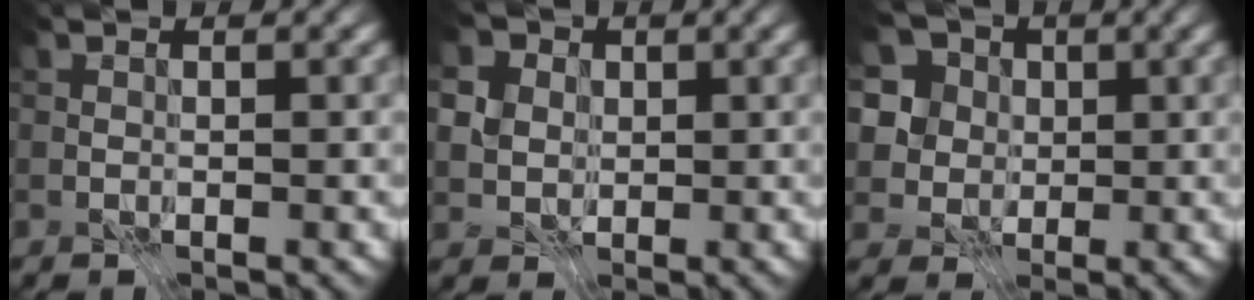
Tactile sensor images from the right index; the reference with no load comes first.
{"total": 12.2, "force": [4.5, 9.8, 5.6], "torque": [-0.130, 0.029, 0.064]}
{"total": 8.5, "force": [3.0, 6.8, 4.0], "torque": [-0.079, 0.010, 0.030]}